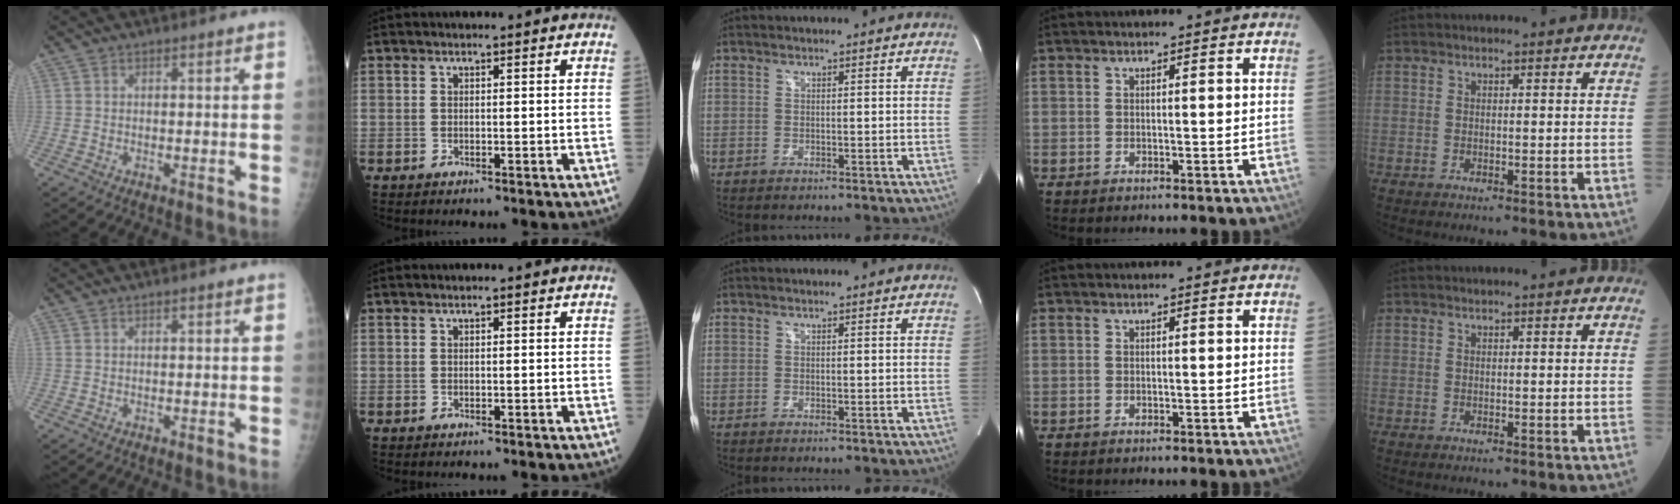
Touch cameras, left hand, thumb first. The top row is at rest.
{}